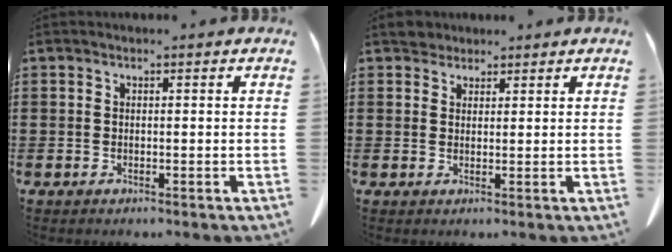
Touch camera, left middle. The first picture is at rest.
{"total": 2.2, "force": [2.0, 1.0, 0.1], "torque": [0.001, 0.002, 0.038]}